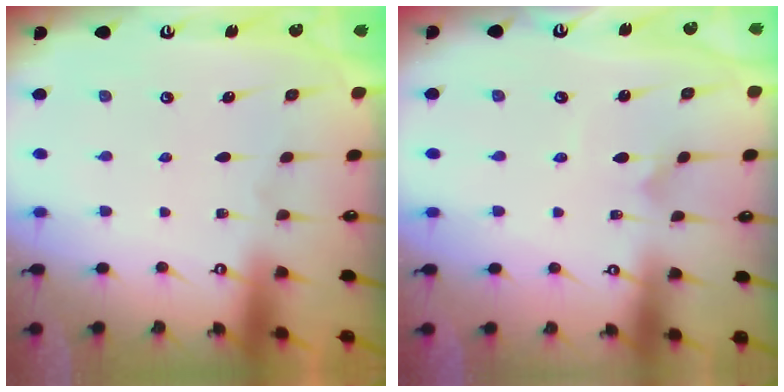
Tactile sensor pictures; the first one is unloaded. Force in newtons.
{"total": 2.1, "press": 2.1, "slide": 0.1}